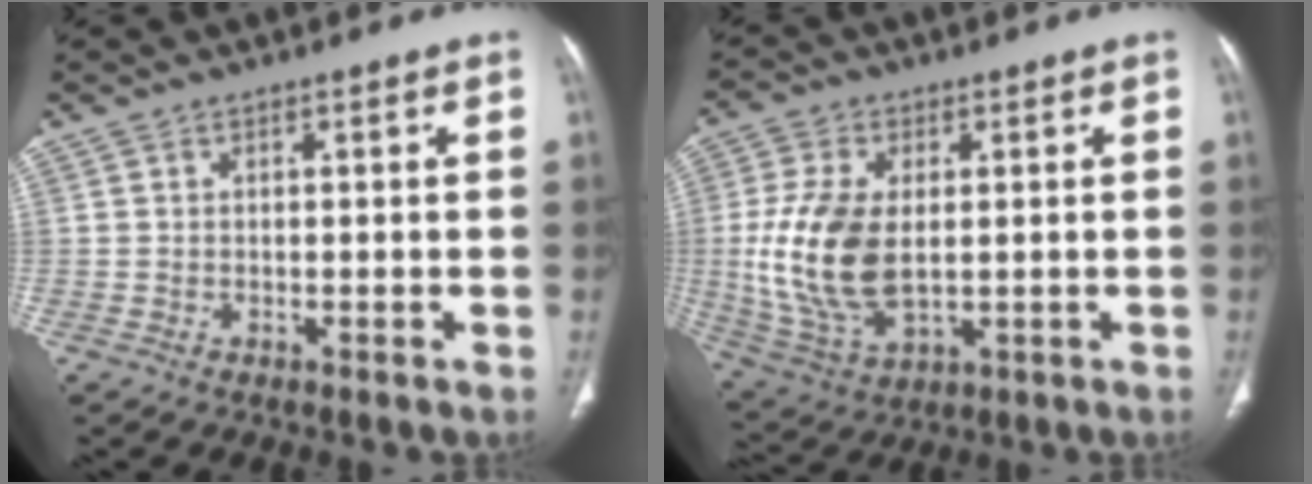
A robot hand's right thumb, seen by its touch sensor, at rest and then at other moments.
{"total": 14.7, "force": [0.4, 8.4, 12.0], "torque": [-0.248, -0.008, 0.020]}